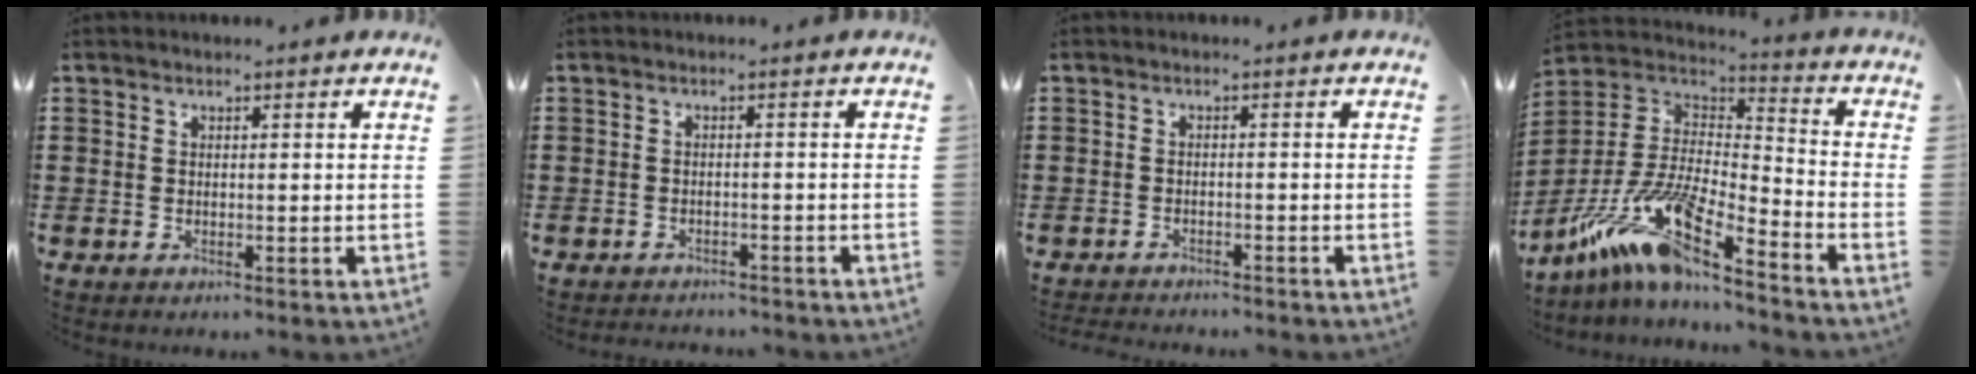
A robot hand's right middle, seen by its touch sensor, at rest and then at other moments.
{"total": 1.5, "force": [-1.5, 0.1, -0.1], "torque": [-0.004, 0.000, -0.033]}
{"total": 1.6, "force": [-1.6, 0.0, 0.1], "torque": [-0.007, -0.001, -0.032]}
{"total": 13.6, "force": [-9.8, 2.4, 9.1], "torque": [-0.211, -0.001, -0.200]}